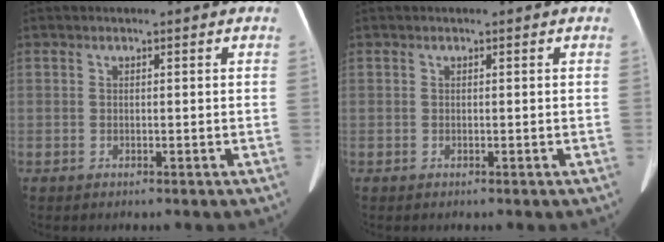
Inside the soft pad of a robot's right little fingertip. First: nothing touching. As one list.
[{"total": 0.0}]